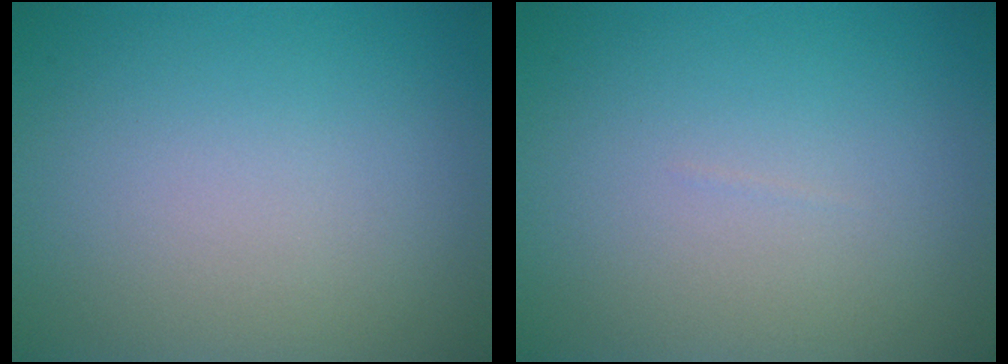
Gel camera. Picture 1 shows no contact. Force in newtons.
{"total": 0.0}